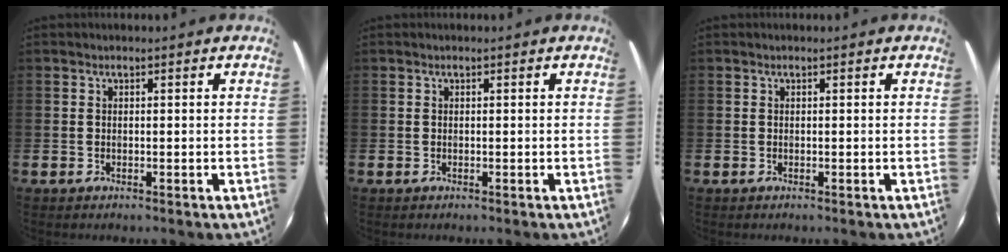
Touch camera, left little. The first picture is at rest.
{"total": 0.0}
{"total": 0.0}